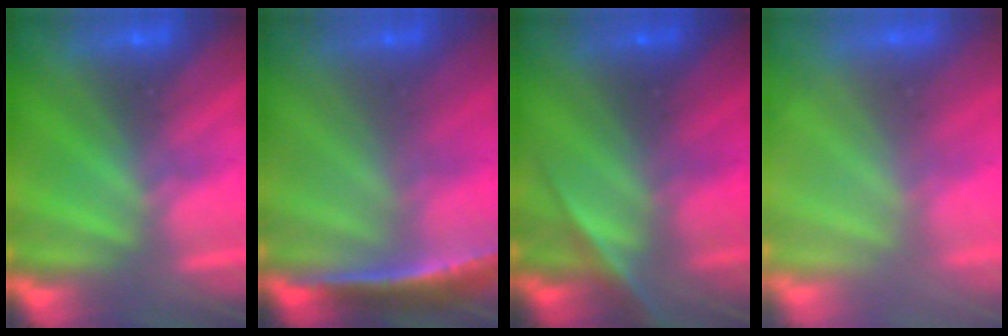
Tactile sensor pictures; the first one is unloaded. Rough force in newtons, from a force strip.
{"total": 1.0}
{"total": 2.3}
{"total": 5.6}